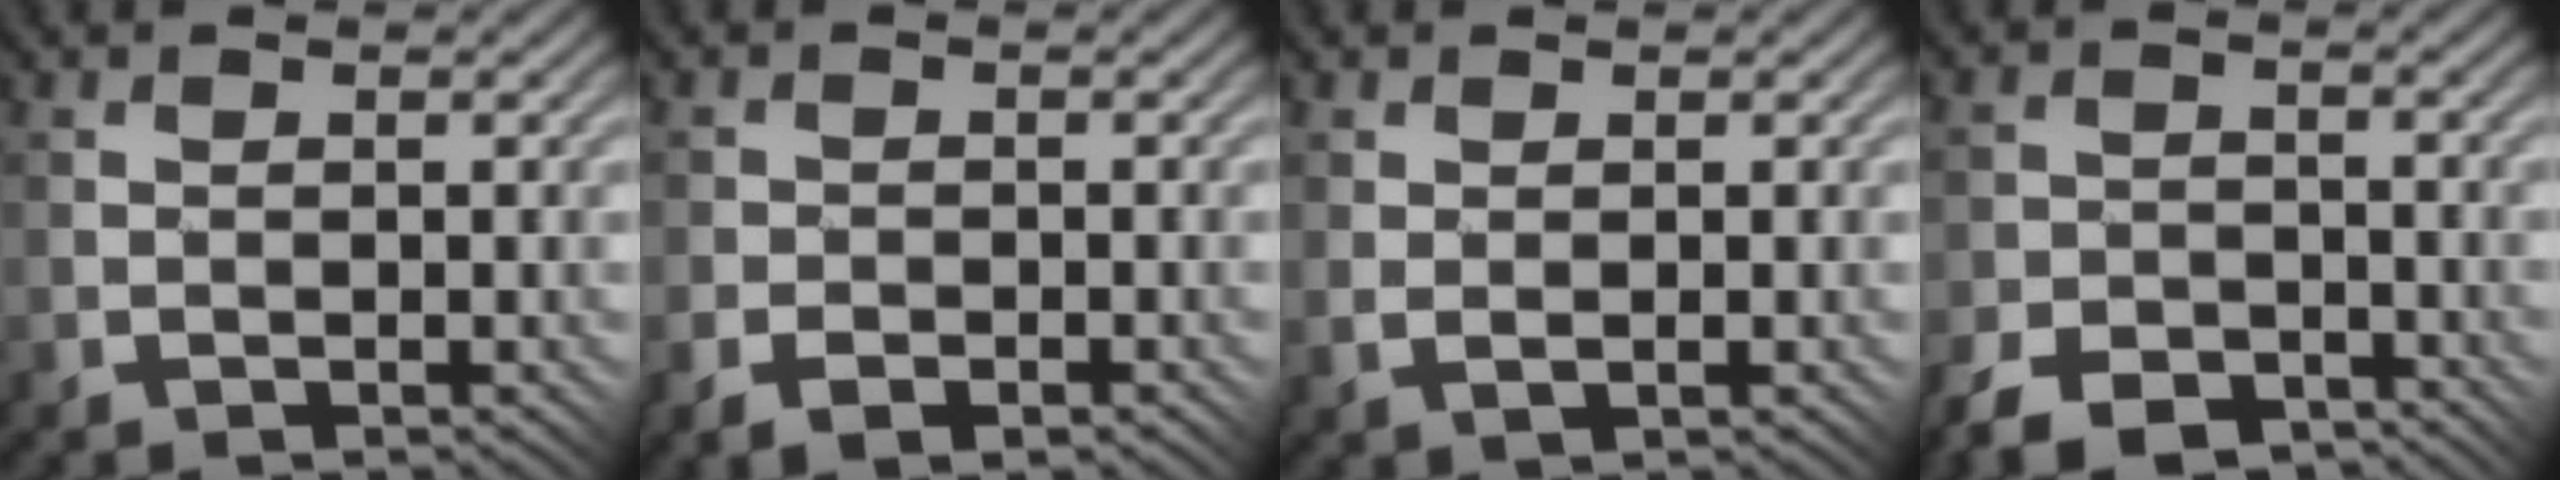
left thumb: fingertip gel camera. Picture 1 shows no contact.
{"total": 2.4, "force": [-1.4, 1.3, 1.4], "torque": [-0.026, -0.004, -0.031]}
{"total": 1.4, "force": [0.2, 0.7, 1.1], "torque": [-0.027, -0.003, 0.008]}
{"total": 6.4, "force": [-5.3, 2.5, 2.5], "torque": [-0.050, -0.007, -0.106]}